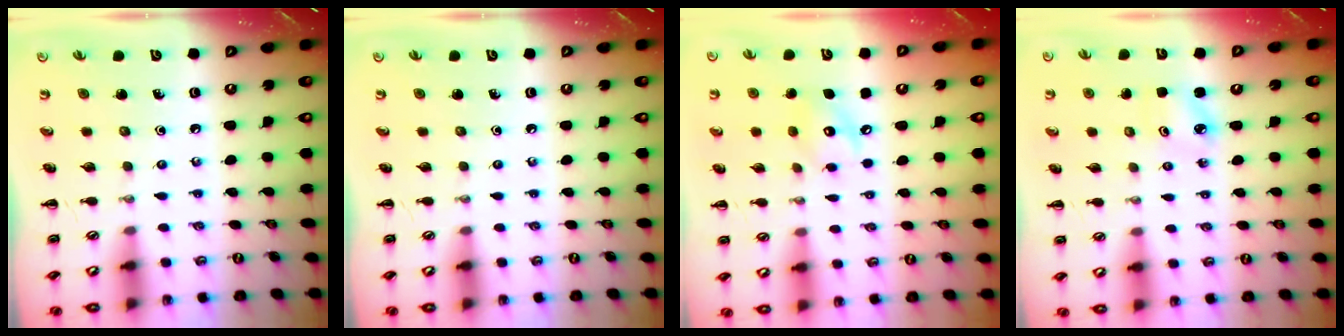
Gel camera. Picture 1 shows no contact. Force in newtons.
{"total": 0.0}
{"total": 7.7, "press": 7.6, "slide": 1.2}
{"total": 2.5, "press": 2.5, "slide": 0.5}